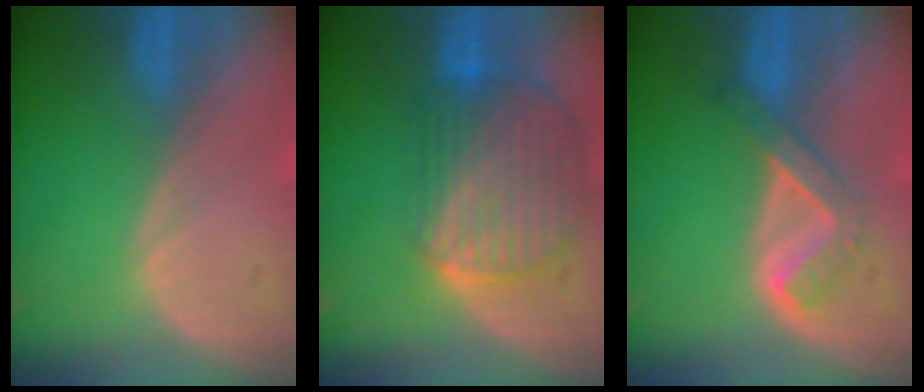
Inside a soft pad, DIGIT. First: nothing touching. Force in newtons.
{"total": 10.4, "press": 8.8, "slide": 5.5}
{"total": 5.4, "press": 4.7, "slide": 2.7}